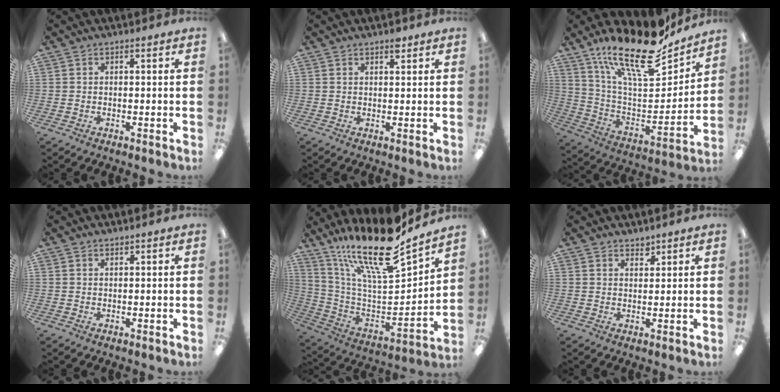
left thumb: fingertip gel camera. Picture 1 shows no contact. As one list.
[{"total": 2.0, "force": [1.6, 0.6, 1.1], "torque": [-0.008, -0.008, 0.025]}, {"total": 23.3, "force": [17.0, 7.8, 13.9], "torque": [-0.231, -0.113, 0.291]}, {"total": 0.7, "force": [0.7, 0.1, 0.2], "torque": [-0.005, -0.001, 0.012]}, {"total": 21.4, "force": [16.1, 5.1, 13.2], "torque": [-0.238, -0.122, 0.269]}, {"total": 2.2, "force": [2.0, 0.6, 0.2], "torque": [0.004, -0.013, 0.037]}]